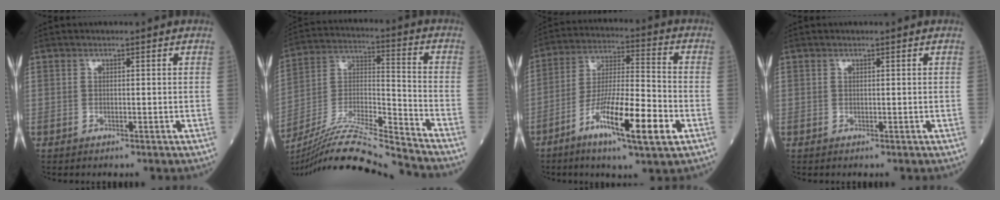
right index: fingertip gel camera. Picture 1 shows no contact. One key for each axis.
{"total": 18.4, "fx": -16.9, "fy": -1.6, "fz": 7.1, "tx": -0.142, "ty": 0.004, "tz": -0.303}
{"total": 14.8, "fx": -6.6, "fy": 1.5, "fz": 13.1, "tx": -0.238, "ty": -0.014, "tz": -0.118}
{"total": 0.0}